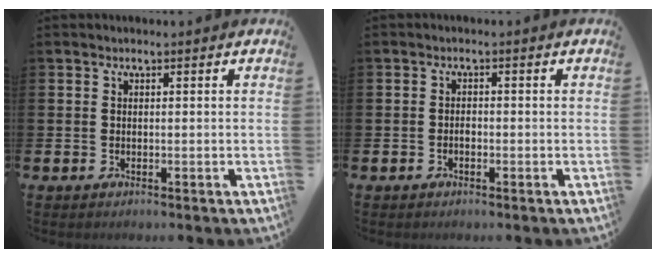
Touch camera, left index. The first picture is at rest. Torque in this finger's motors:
{"motor_torque": [-0.13, 0.18, -0.04, 0.00]}